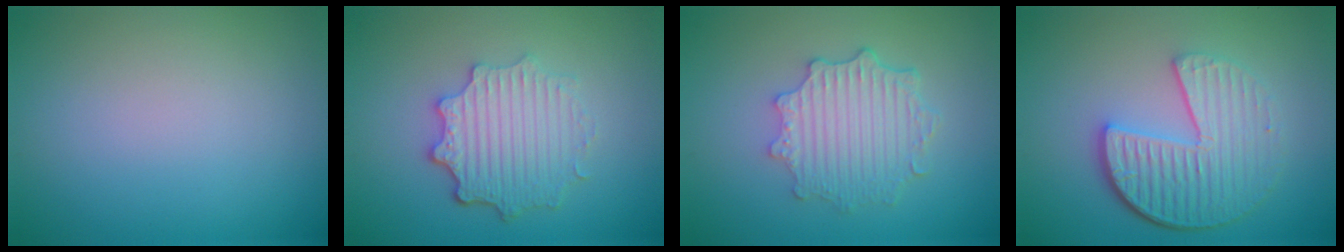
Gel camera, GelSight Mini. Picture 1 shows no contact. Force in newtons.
{"total": 4.6, "press": 3.6, "slide": 2.8}
{"total": 4.5, "press": 3.6, "slide": 2.7}
{"total": 6.2, "press": 4.4, "slide": 4.3}